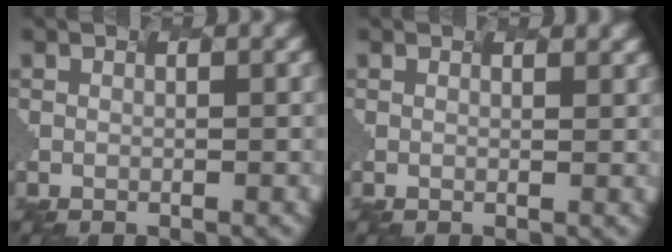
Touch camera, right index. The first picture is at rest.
{"total": 1.3, "force": [1.2, 0.5, 0.2], "torque": [0.009, 0.000, 0.003]}